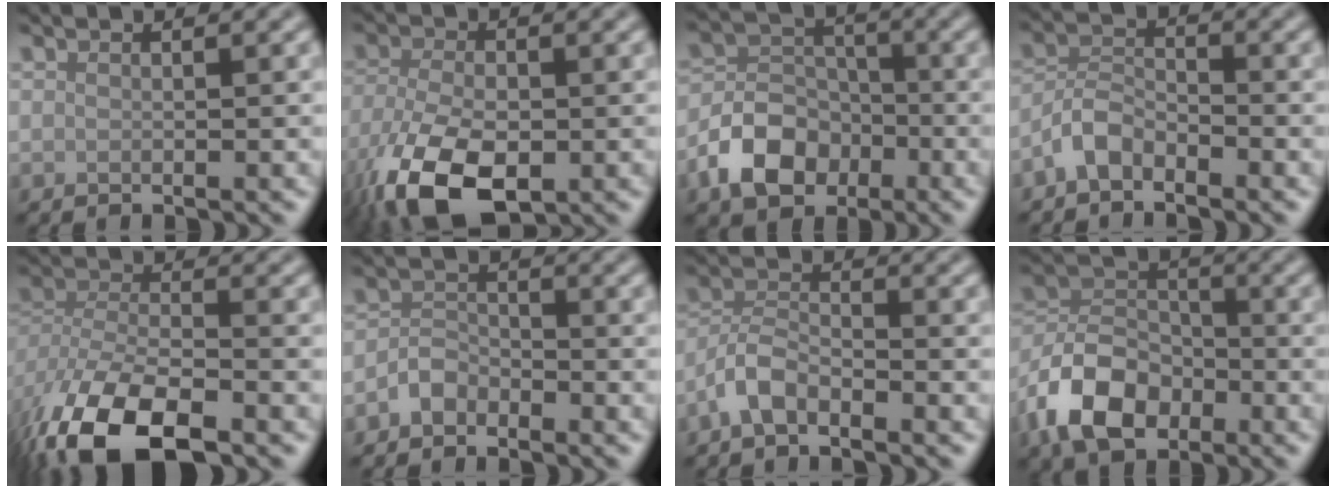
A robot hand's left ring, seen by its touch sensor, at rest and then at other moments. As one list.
[{"total": 10.7, "force": [-4.9, 5.7, 7.7], "torque": [-0.178, -0.037, -0.090]}, {"total": 5.9, "force": [-2.8, 4.2, 3.0], "torque": [-0.052, -0.001, -0.060]}, {"total": 2.8, "force": [-2.1, 1.4, 1.3], "torque": [-0.025, 0.010, -0.052]}, {"total": 11.8, "force": [-7.0, 5.4, 7.8], "torque": [-0.169, -0.026, -0.131]}, {"total": 1.9, "force": [-1.4, 1.1, 0.5], "torque": [-0.007, 0.010, -0.032]}, {"total": 2.9, "force": [-2.1, 1.2, 1.7], "torque": [-0.034, 0.010, -0.051]}, {"total": 7.4, "force": [-3.8, 4.8, 4.1], "torque": [-0.081, 0.003, -0.085]}]